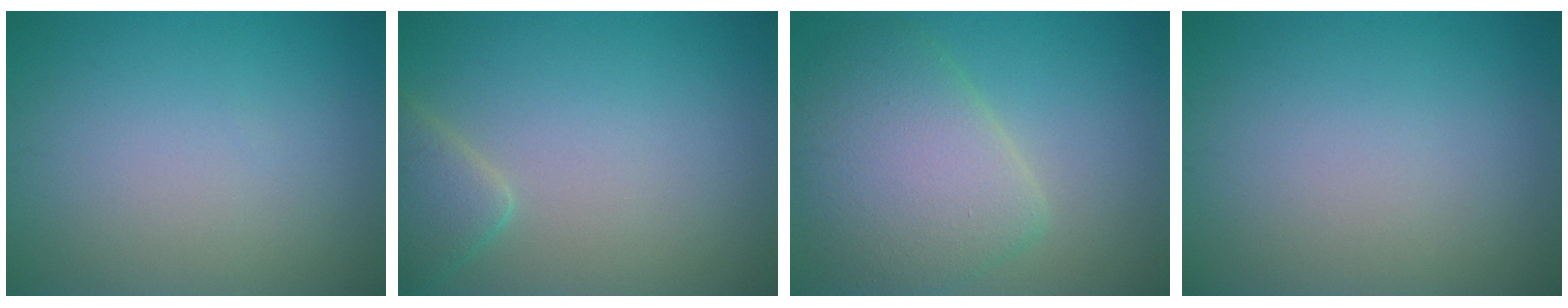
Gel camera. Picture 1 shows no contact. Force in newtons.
{"total": 2.8, "press": 2.8, "slide": 0.1}
{"total": 6.9, "press": 6.9, "slide": 0.5}
{"total": 0.0}